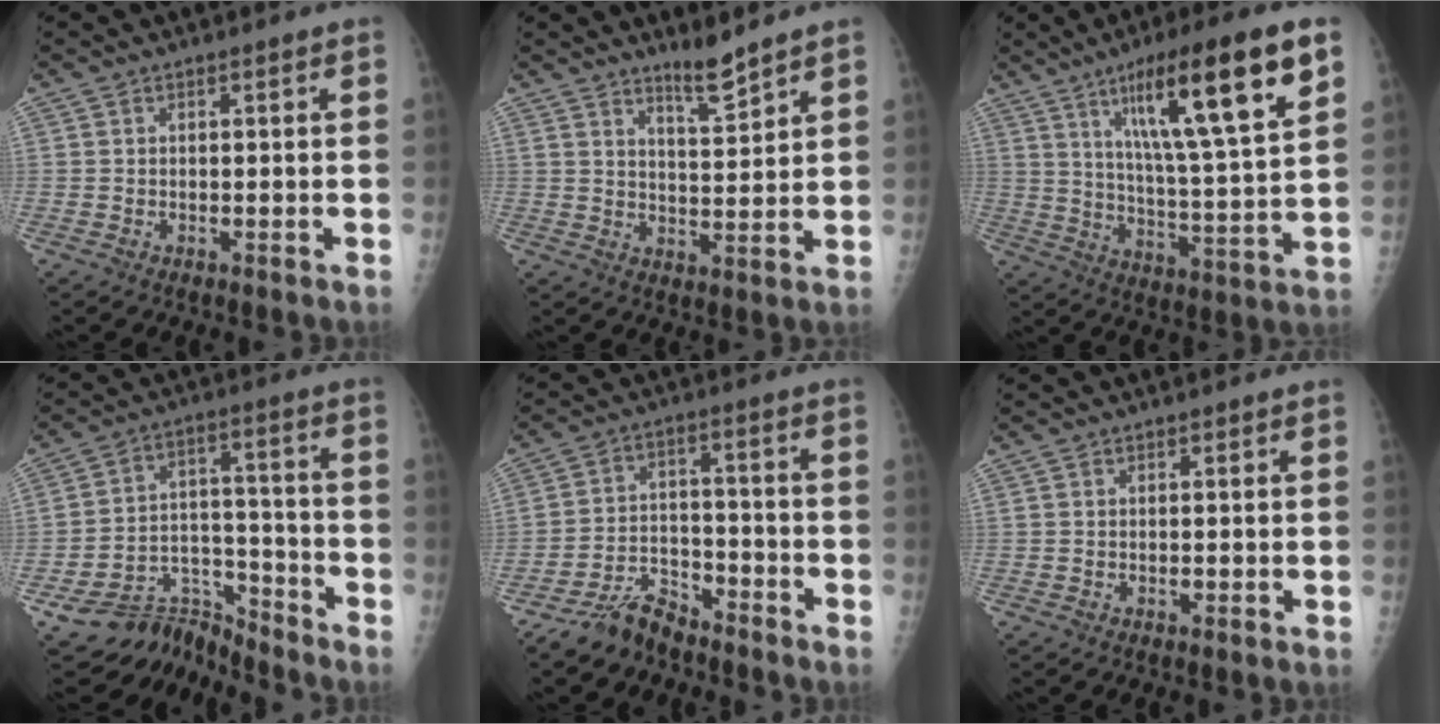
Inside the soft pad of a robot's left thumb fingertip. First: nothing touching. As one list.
[{"total": 5.1, "force": [4.4, 0.2, 2.4], "torque": [-0.033, -0.047, 0.077]}, {"total": 20.8, "force": [10.2, 2.9, 17.9], "torque": [-0.267, -0.032, 0.166]}, {"total": 10.3, "force": [-9.8, 3.2, -1.1], "torque": [0.046, 0.111, -0.171]}, {"total": 7.4, "force": [-6.5, 3.1, 1.8], "torque": [-0.020, 0.047, -0.124]}, {"total": 0.0}]